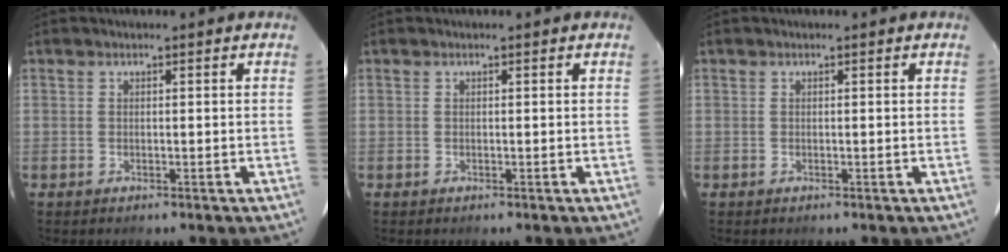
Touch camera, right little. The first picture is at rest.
{"total": 0.0}
{"total": 0.0}